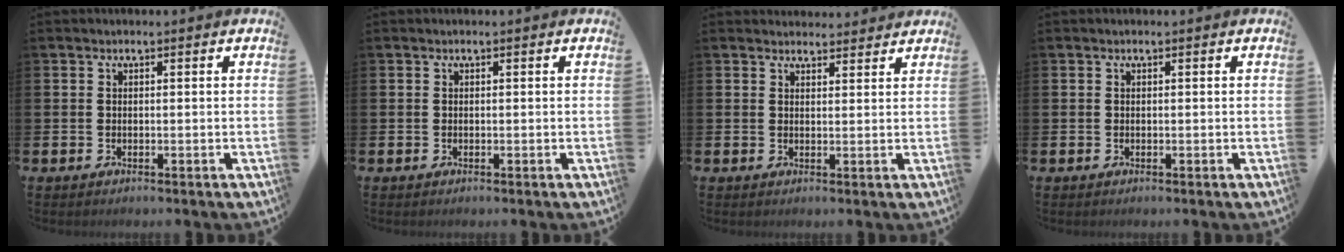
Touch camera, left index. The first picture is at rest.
{"total": 0.0}
{"total": 2.5, "force": [2.4, 0.6, -0.2], "torque": [0.012, -0.016, 0.041]}
{"total": 0.0}